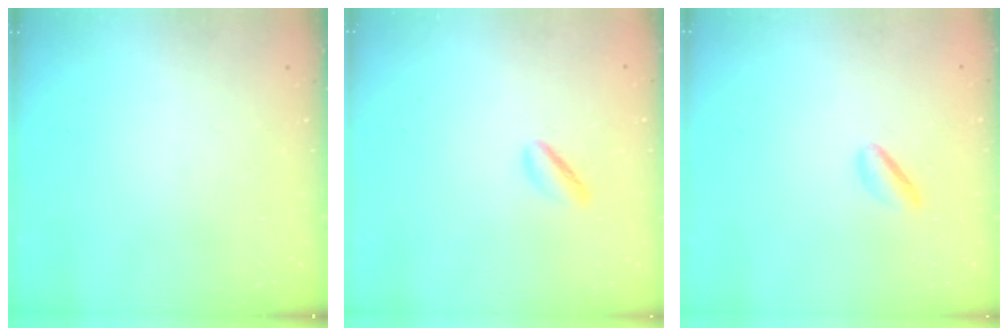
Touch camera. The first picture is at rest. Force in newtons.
{"total": 2.5, "press": 2.4, "slide": 0.8}
{"total": 3.0, "press": 2.7, "slide": 1.2}